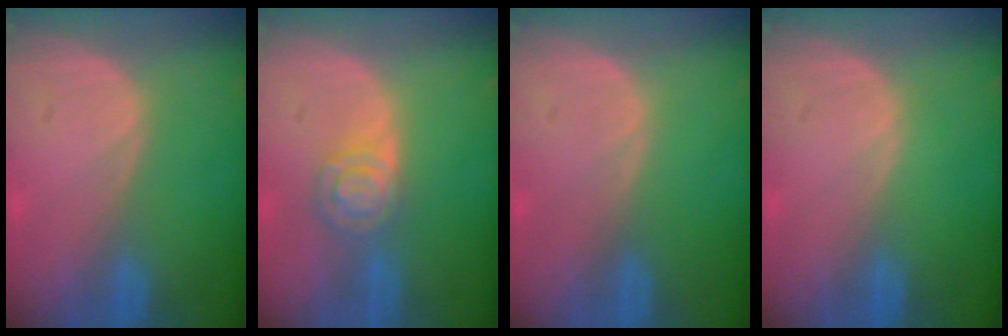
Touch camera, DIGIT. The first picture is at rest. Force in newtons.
{"total": 5.3, "press": 4.6, "slide": 2.5}
{"total": 0.0}
{"total": 0.0}